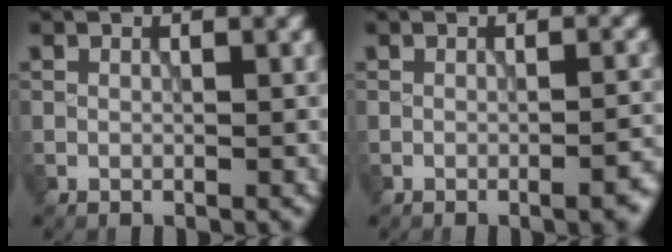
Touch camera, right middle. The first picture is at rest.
{"total": 3.1, "force": [-1.3, 0.8, 2.6], "torque": [-0.031, 0.002, -0.020]}